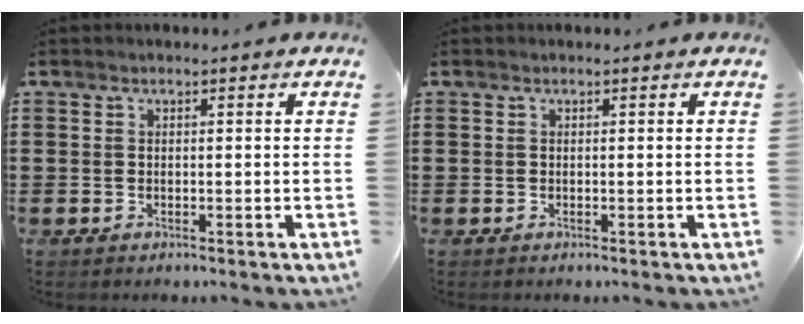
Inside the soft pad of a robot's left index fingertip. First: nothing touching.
{"total": 0.0}